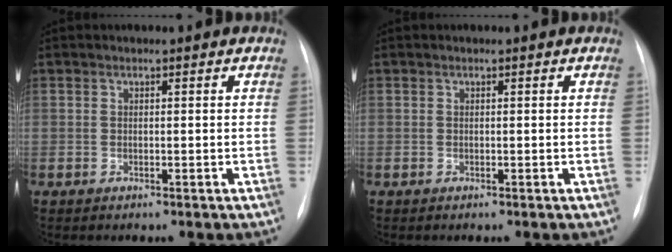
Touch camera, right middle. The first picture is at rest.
{"total": 0.0}